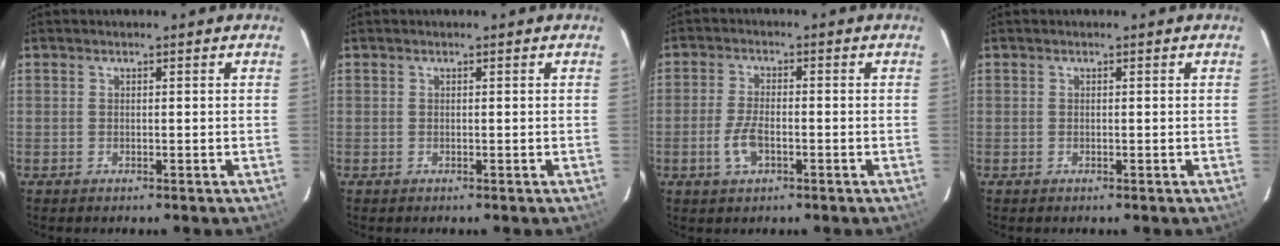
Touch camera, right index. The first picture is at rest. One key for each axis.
{"total": 0.0}
{"total": 5.2, "fx": -2.0, "fy": 2.4, "fz": 4.2, "tx": -0.093, "ty": -0.001, "tz": -0.037}
{"total": 0.0}